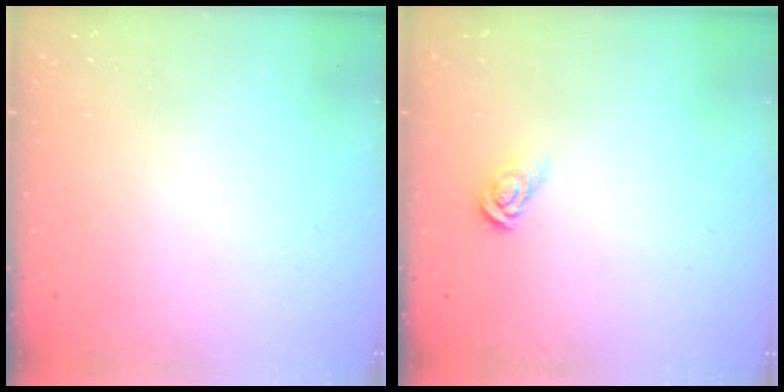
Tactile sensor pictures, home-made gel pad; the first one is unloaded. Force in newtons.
{"total": 5.6, "press": 5.6, "slide": 0.5}